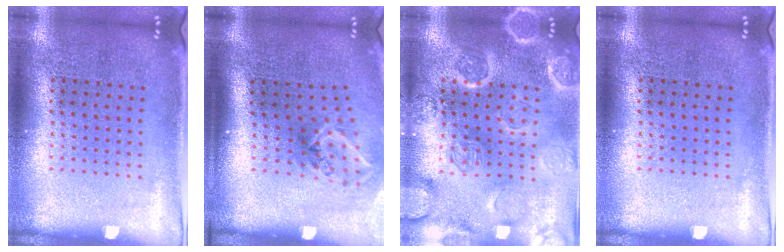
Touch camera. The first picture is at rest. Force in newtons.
{"total": 1.9, "press": 1.2, "slide": 1.5}
{"total": 3.5, "press": 3.4, "slide": 0.8}
{"total": 0.0}